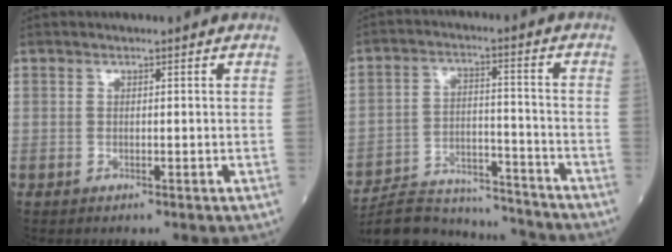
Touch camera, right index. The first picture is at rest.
{"total": 17.6, "force": [-16.8, 3.2, 4.1], "torque": [-0.094, 0.014, -0.259]}